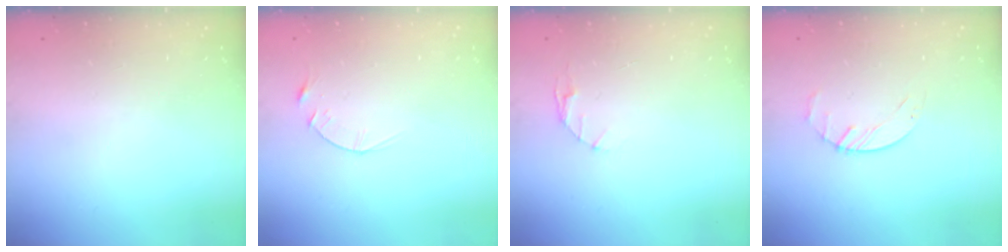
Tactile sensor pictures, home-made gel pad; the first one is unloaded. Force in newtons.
{"total": 3.1, "press": 3.1, "slide": 0.4}
{"total": 3.1, "press": 3.1, "slide": 0.4}
{"total": 2.7, "press": 2.6, "slide": 0.3}